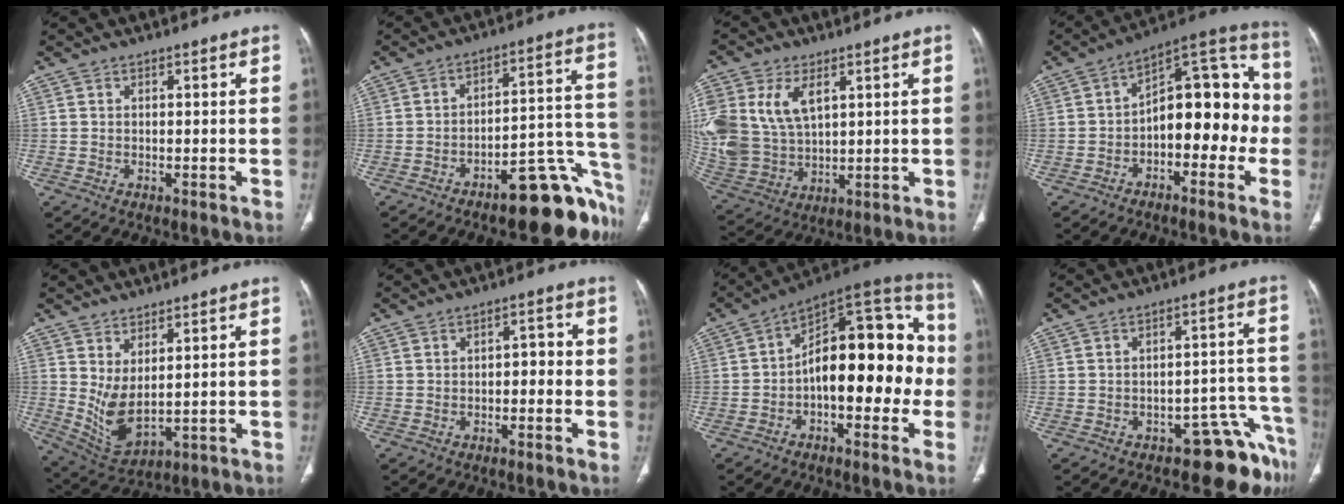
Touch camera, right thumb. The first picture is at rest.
{"total": 18.7, "force": [-10.6, 6.1, 14.1], "torque": [-0.086, 0.096, -0.143]}
{"total": 17.3, "force": [5.4, 11.4, 11.9], "torque": [-0.269, -0.009, 0.120]}
{"total": 16.7, "force": [-2.6, 9.4, 13.6], "torque": [-0.143, 0.064, -0.049]}
{"total": 7.7, "force": [1.6, 3.6, 6.7], "torque": [-0.128, -0.026, 0.052]}
{"total": 3.0, "force": [-0.7, 1.8, 2.3], "torque": [-0.020, 0.018, -0.015]}
{"total": 21.2, "force": [-2.0, 10.7, 18.2], "torque": [-0.224, 0.058, -0.038]}
{"total": 7.7, "force": [-6.6, 3.1, 2.4], "torque": [0.020, 0.101, -0.091]}